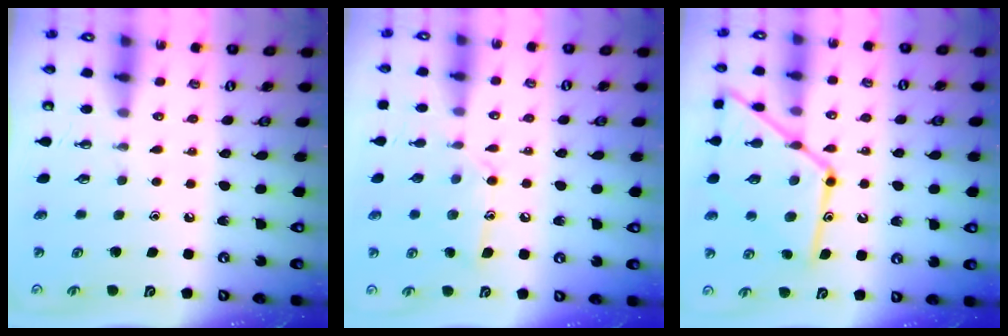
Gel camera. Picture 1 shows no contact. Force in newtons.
{"total": 11.1, "press": 11.0, "slide": 0.6}
{"total": 19.2, "press": 19.1, "slide": 1.5}